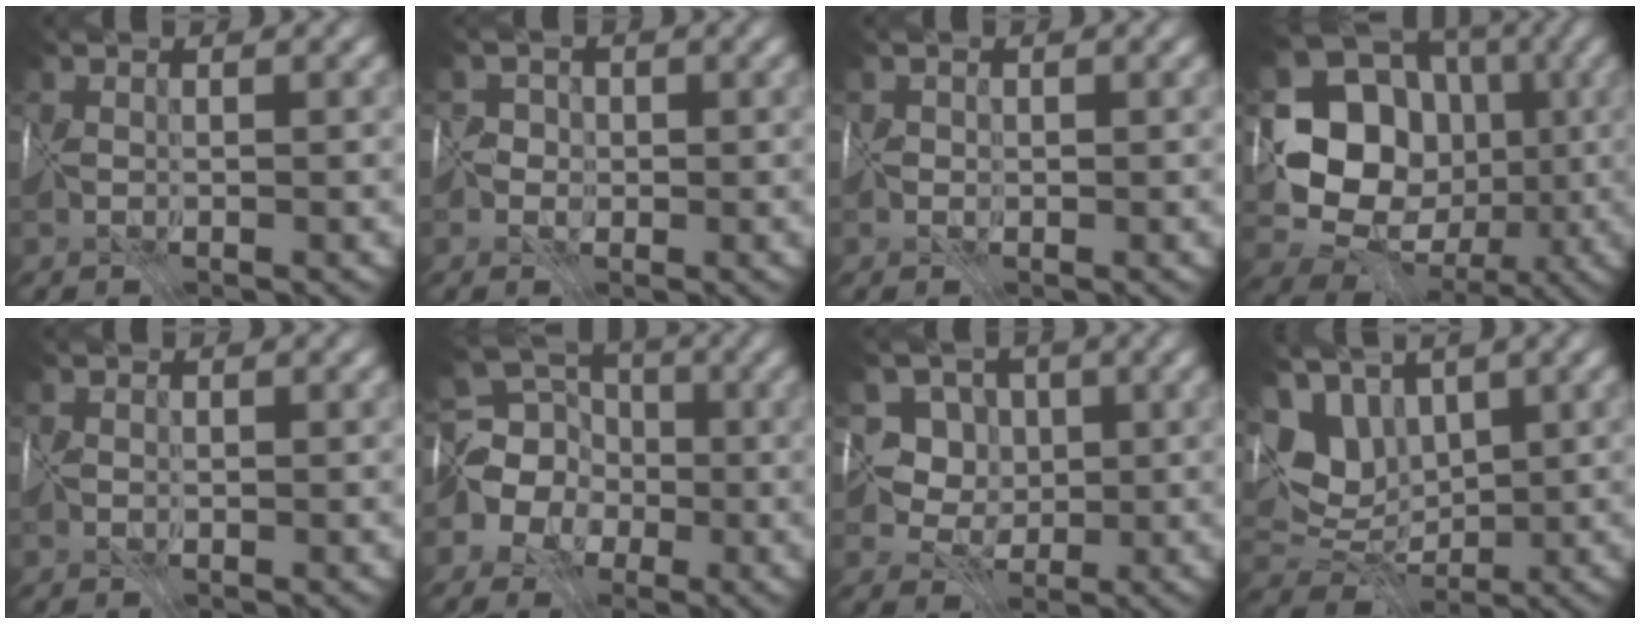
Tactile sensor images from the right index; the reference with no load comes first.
{"total": 1.5, "force": [-0.5, 1.4, -0.4], "torque": [0.032, 0.022, -0.032]}
{"total": 0.6, "force": [-0.1, 0.5, -0.4], "torque": [0.019, 0.010, -0.009]}
{"total": 9.4, "force": [-0.2, 7.8, 5.2], "torque": [-0.075, -0.009, -0.021]}
{"total": 0.7, "force": [-0.3, 0.6, 0.2], "torque": [-0.003, 0.002, -0.007]}
{"total": 6.4, "force": [-1.7, 6.0, 1.7], "torque": [-0.018, 0.010, -0.066]}
{"total": 4.7, "force": [2.0, 3.9, 1.7], "torque": [0.001, 0.014, 0.007]}
{"total": 4.5, "force": [2.5, 3.3, 1.9], "torque": [-0.038, 0.004, 0.040]}